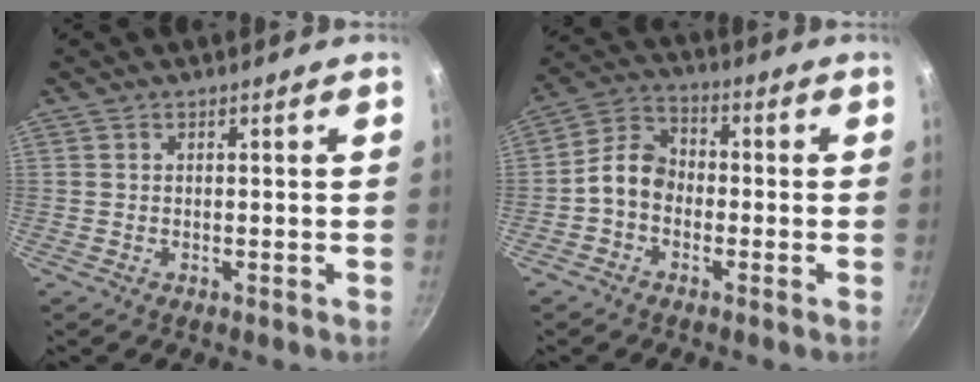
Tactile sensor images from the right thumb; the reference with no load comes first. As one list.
[{"total": 7.4, "force": [-1.7, 5.7, 4.4], "torque": [-0.062, 0.032, -0.051]}]